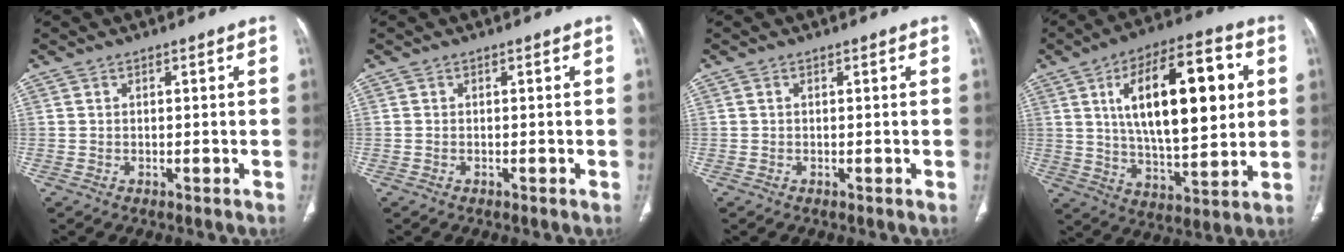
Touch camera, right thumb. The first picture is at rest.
{"total": 0.0}
{"total": 0.0}
{"total": 23.0, "force": [5.4, 9.7, 20.2], "torque": [-0.296, -0.006, 0.085]}